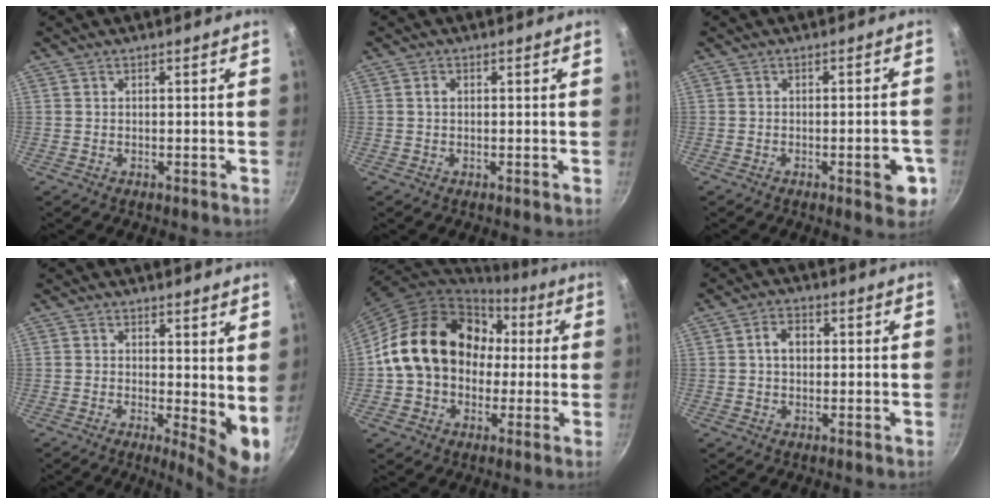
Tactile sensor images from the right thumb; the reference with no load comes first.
{"total": 1.2, "force": [0.2, 0.9, 0.8], "torque": [-0.012, 0.006, 0.002]}
{"total": 5.8, "force": [-2.2, 2.0, 5.0], "torque": [-0.045, 0.011, -0.027]}
{"total": 7.2, "force": [0.6, 2.6, 6.7], "torque": [-0.085, -0.022, 0.009]}
{"total": 20.3, "force": [1.7, 16.0, 12.2], "torque": [-0.177, 0.050, 0.029]}
{"total": 4.4, "force": [0.5, 3.3, 2.9], "torque": [-0.031, 0.011, 0.002]}